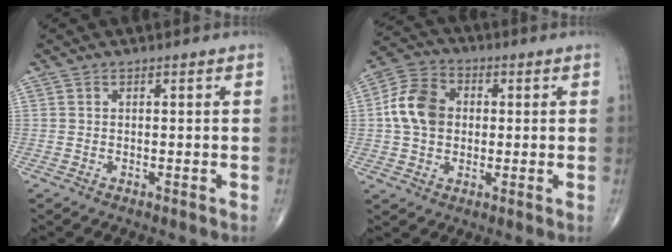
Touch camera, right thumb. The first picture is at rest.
{"total": 10.3, "force": [0.6, 7.9, 6.5], "torque": [-0.108, 0.019, 0.003]}